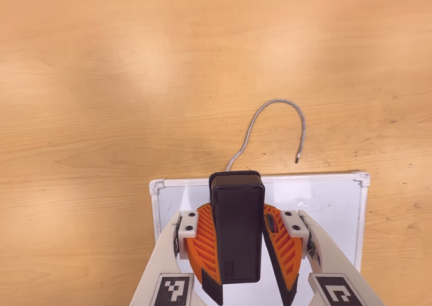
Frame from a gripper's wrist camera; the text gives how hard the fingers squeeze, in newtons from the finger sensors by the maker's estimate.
{"total": 10.0, "left": 9.9, "right": 10.0}